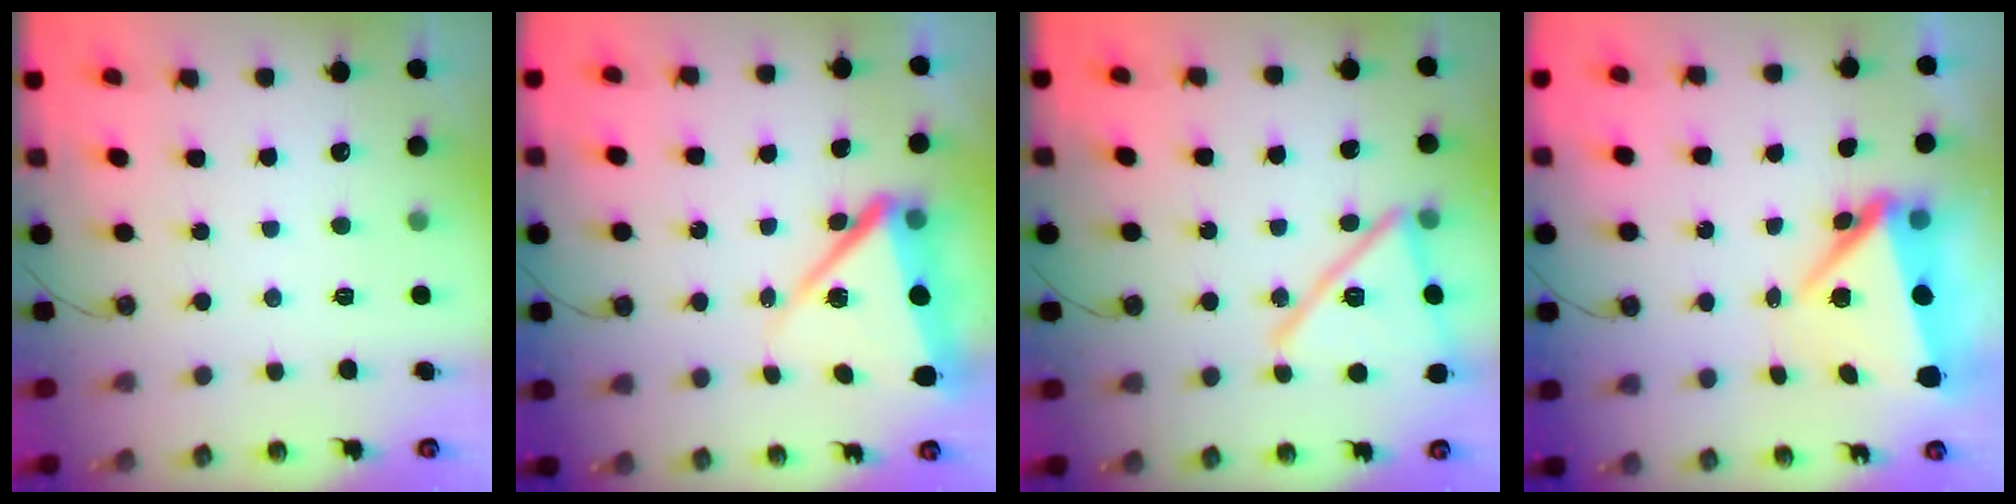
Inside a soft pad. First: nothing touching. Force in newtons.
{"total": 10.1, "press": 10.1, "slide": 0.9}
{"total": 18.2, "press": 18.1, "slide": 0.7}
{"total": 6.8, "press": 6.6, "slide": 1.6}